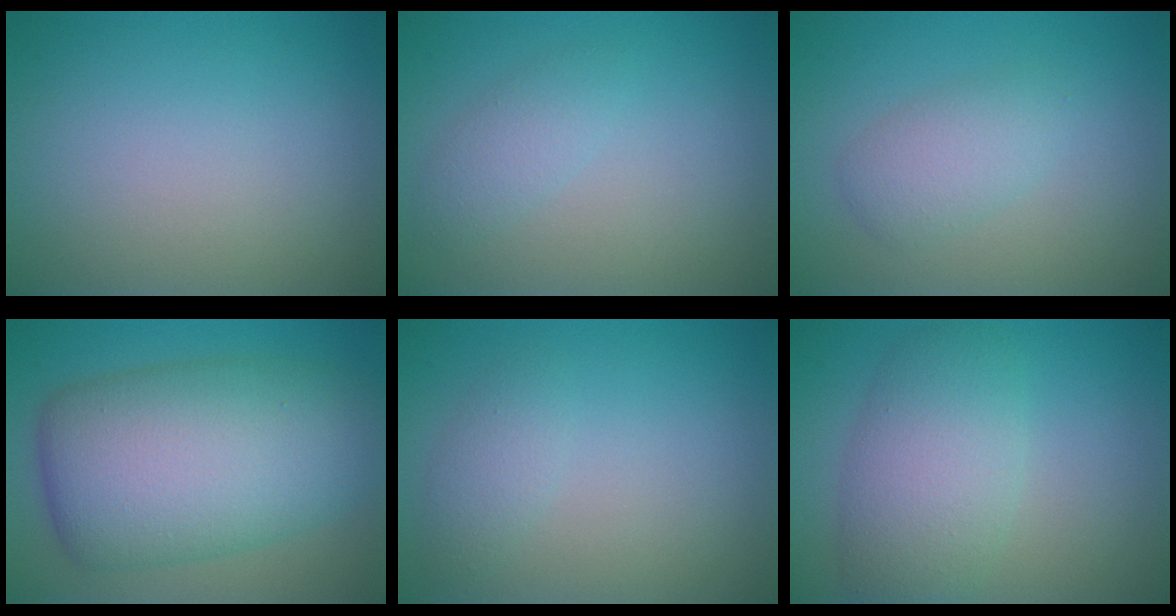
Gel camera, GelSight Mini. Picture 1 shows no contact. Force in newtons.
{"total": 1.6, "press": 1.6, "slide": 0.0}
{"total": 2.7, "press": 2.7, "slide": 0.1}
{"total": 12.2, "press": 12.2, "slide": 0.2}
{"total": 1.6, "press": 1.6, "slide": 0.1}
{"total": 5.7, "press": 5.7, "slide": 0.3}